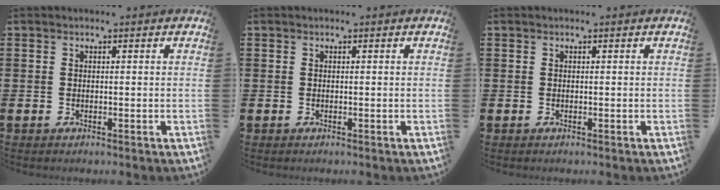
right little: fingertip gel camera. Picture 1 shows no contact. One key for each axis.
{"total": 0.0}
{"total": 0.0}